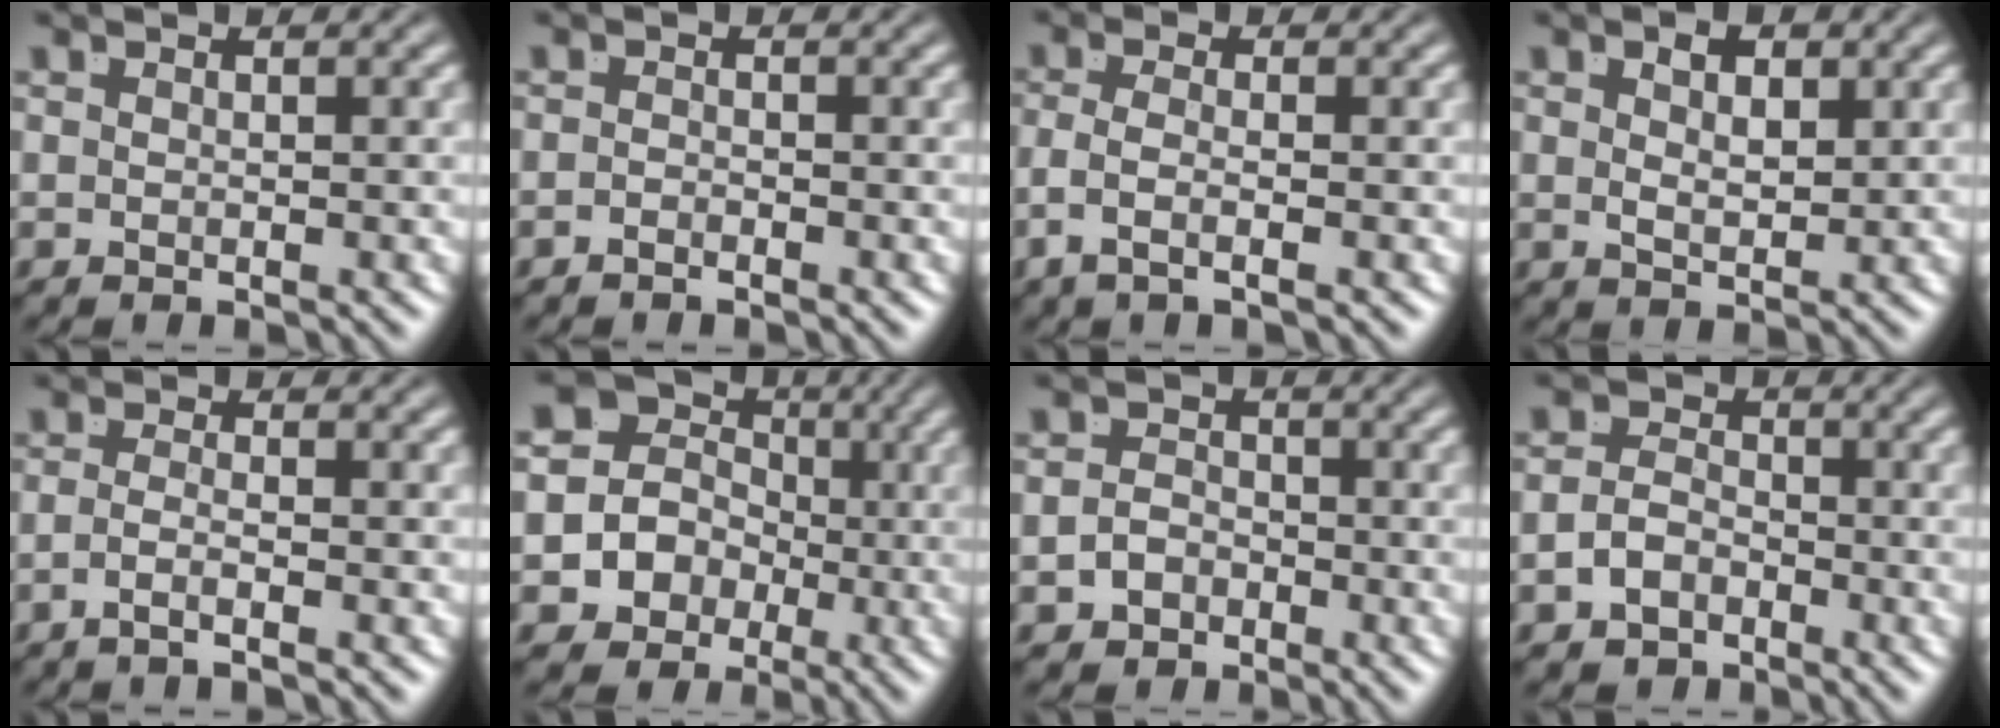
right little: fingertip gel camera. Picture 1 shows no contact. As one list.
[{"total": 1.2, "force": [-1.1, -0.6, 0.0], "torque": [0.003, -0.009, -0.016]}, {"total": 2.7, "force": [-1.2, 0.4, 2.4], "torque": [-0.062, -0.018, -0.012]}, {"total": 2.3, "force": [0.9, 0.5, 2.1], "torque": [-0.027, -0.012, 0.025]}, {"total": 2.2, "force": [-1.4, -0.6, 1.5], "torque": [-0.034, -0.014, -0.019]}, {"total": 16.4, "force": [0.4, 15.1, 6.5], "torque": [-0.192, -0.049, -0.003]}, {"total": 3.6, "force": [-1.6, 3.1, 0.7], "torque": [-0.016, -0.023, -0.023]}, {"total": 4.6, "force": [-2.1, 3.9, 1.2], "torque": [-0.024, -0.020, -0.034]}]